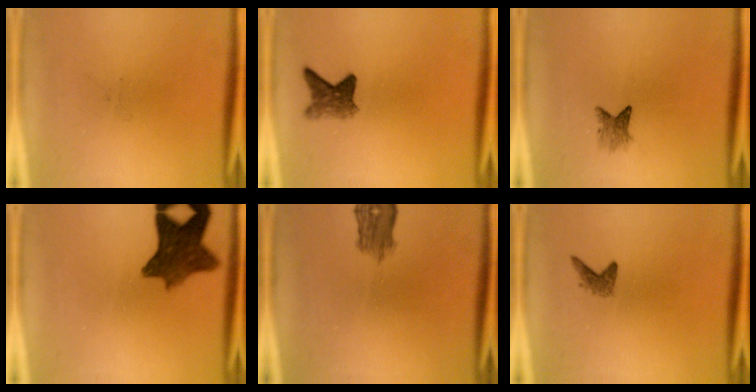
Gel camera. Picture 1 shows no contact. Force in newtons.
{"total": 3.6}
{"total": 2.2}
{"total": 9.4}
{"total": 3.2}
{"total": 1.4}